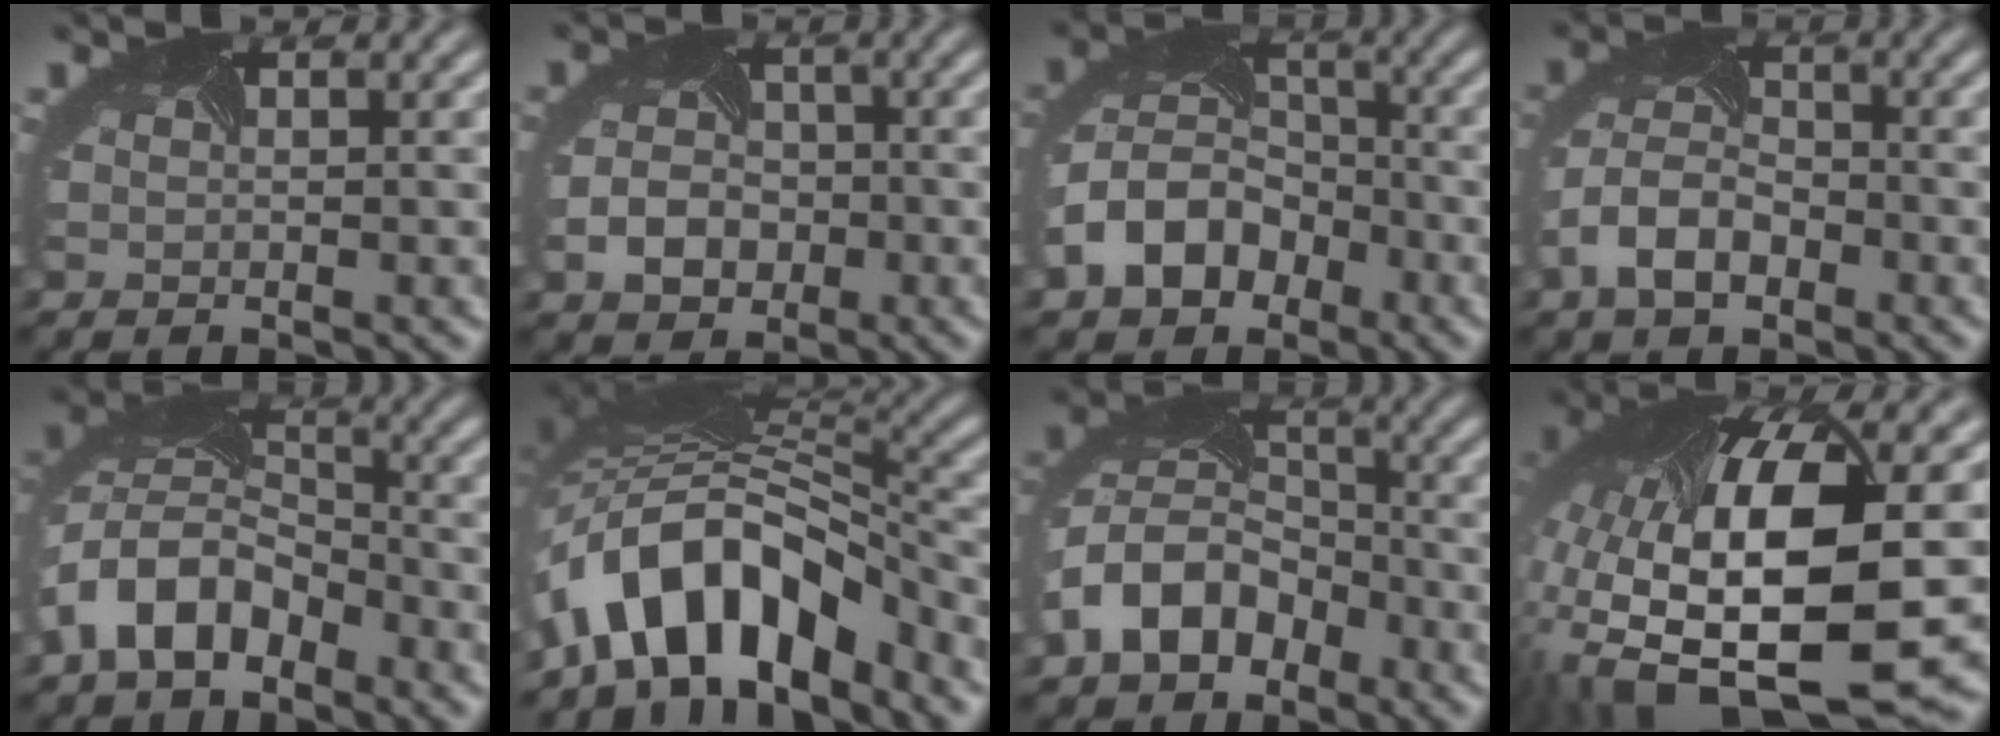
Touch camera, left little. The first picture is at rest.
{"total": 3.2, "force": [-1.2, 2.7, 1.2], "torque": [-0.028, -0.001, -0.028]}
{"total": 6.3, "force": [-2.9, 4.8, 2.8], "torque": [-0.063, 0.005, -0.068]}
{"total": 4.6, "force": [-2.4, 2.9, 2.6], "torque": [-0.060, 0.008, -0.057]}
{"total": 6.2, "force": [-3.1, 4.0, 3.6], "torque": [-0.083, 0.006, -0.075]}
{"total": 9.3, "force": [-4.6, 5.0, 6.3], "torque": [-0.106, 0.012, -0.087]}
{"total": 6.6, "force": [-3.1, 4.8, 3.3], "torque": [-0.076, 0.005, -0.074]}
{"total": 18.0, "force": [-0.8, 9.1, 15.4], "torque": [-0.324, -0.055, 0.003]}